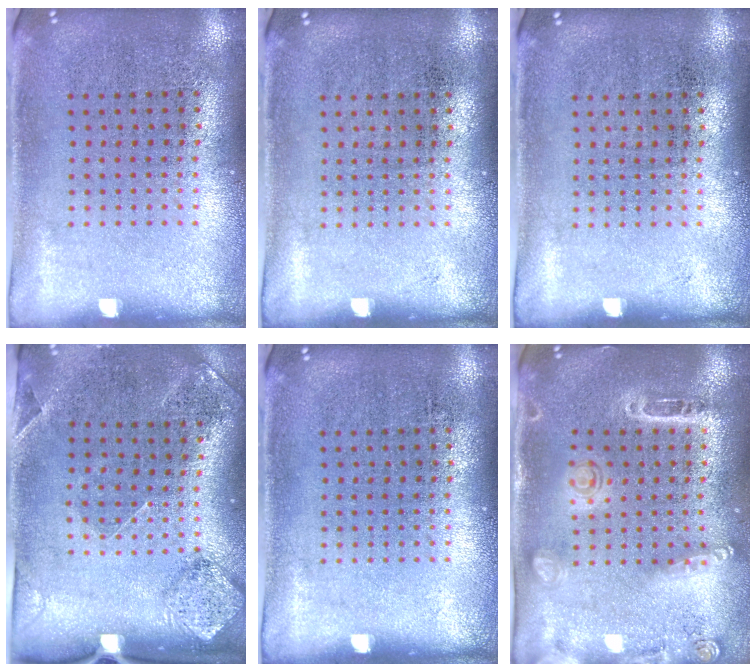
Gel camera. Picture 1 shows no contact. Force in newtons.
{"total": 0.0}
{"total": 0.0}
{"total": 1.7, "press": 1.4, "slide": 1.0}
{"total": 0.0}
{"total": 1.6, "press": 1.4, "slide": 0.7}